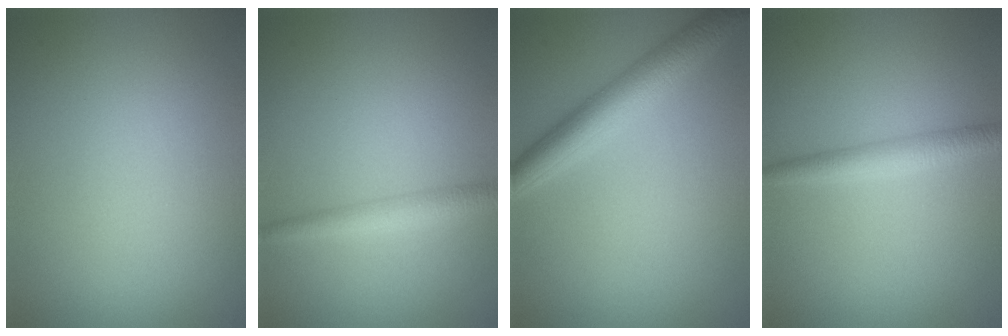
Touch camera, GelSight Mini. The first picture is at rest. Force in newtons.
{"total": 2.1, "press": 2.1, "slide": 0.1}
{"total": 4.5, "press": 4.5, "slide": 0.1}
{"total": 2.4, "press": 2.4, "slide": 0.0}